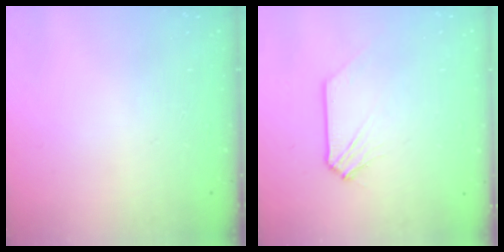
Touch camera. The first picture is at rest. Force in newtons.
{"total": 0.0}